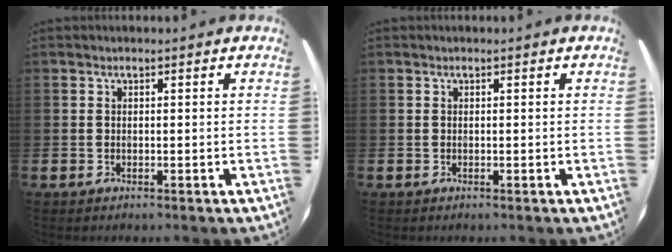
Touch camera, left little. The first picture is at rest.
{"total": 0.0}